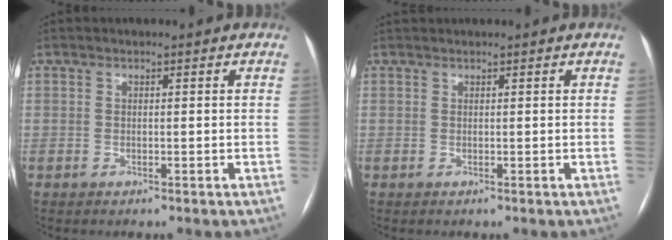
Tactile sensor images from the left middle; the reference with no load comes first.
{"total": 0.7, "force": [0.7, -0.1, 0.0], "torque": [-0.004, 0.016, 0.018]}